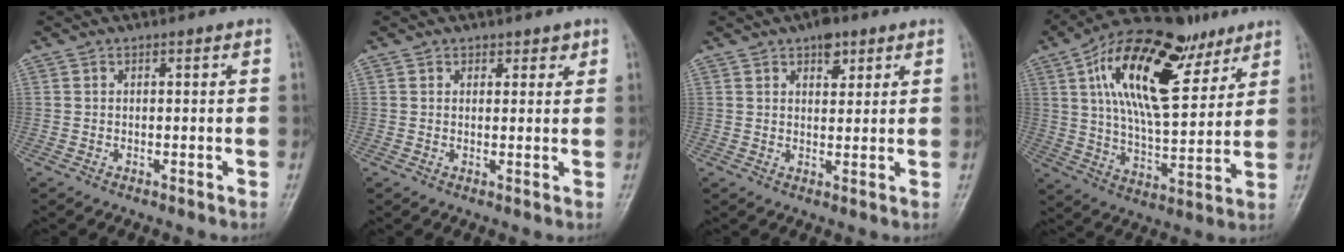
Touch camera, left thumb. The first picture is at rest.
{"total": 2.2, "force": [1.5, 1.5, 0.6], "torque": [0.017, -0.006, 0.014]}
{"total": 4.3, "force": [2.6, 2.4, 2.6], "torque": [-0.018, -0.011, 0.036]}
{"total": 23.1, "force": [11.3, 10.5, 17.2], "torque": [-0.260, -0.028, 0.196]}